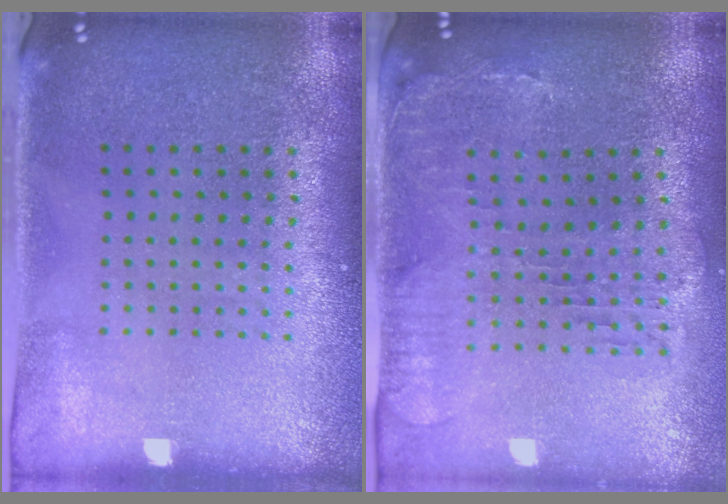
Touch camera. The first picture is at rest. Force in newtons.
{"total": 0.6, "press": 0.5, "slide": 0.3}